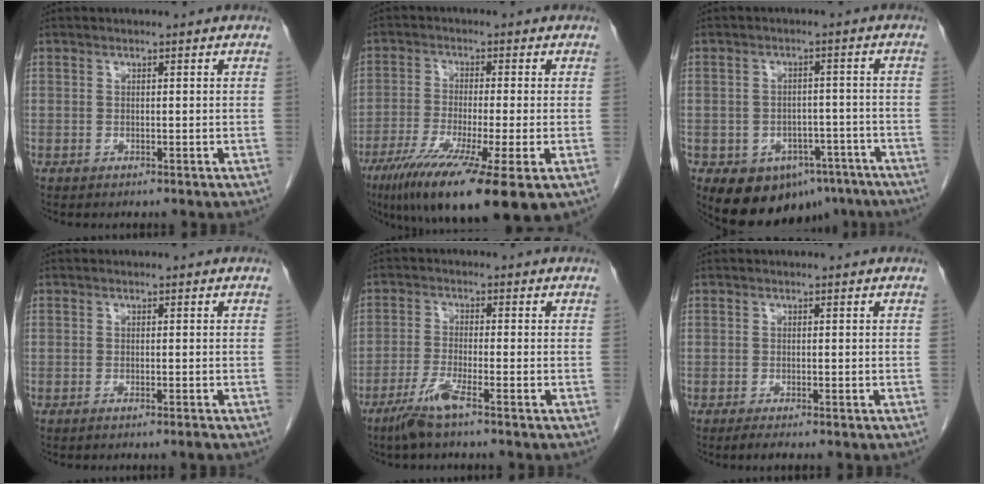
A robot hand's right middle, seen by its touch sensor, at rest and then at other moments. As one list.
[{"total": 15.7, "force": [-8.9, 1.1, 12.9], "torque": [-0.199, -0.043, -0.145]}, {"total": 11.6, "force": [-7.4, 7.4, 5.1], "torque": [-0.068, 0.019, -0.097]}, {"total": 0.9, "force": [-0.7, -0.2, 0.5], "torque": [-0.009, 0.001, -0.013]}, {"total": 4.7, "force": [-3.2, -0.2, 3.4], "torque": [-0.074, -0.010, -0.070]}, {"total": 1.3, "force": [-1.0, 0.0, 0.8], "torque": [-0.023, -0.007, -0.019]}]